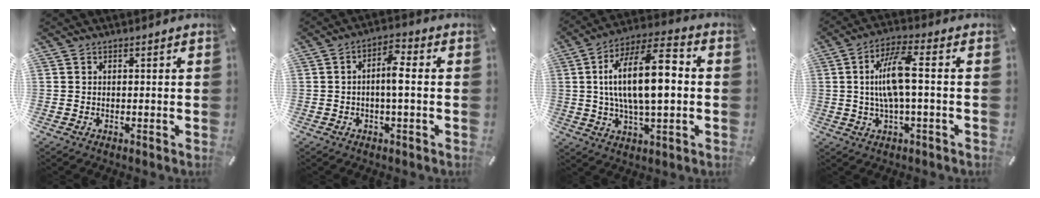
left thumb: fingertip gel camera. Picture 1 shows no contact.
{"total": 6.3, "force": [-0.5, 2.4, 5.9], "torque": [-0.104, 0.011, -0.012]}
{"total": 18.3, "force": [1.2, 7.6, 16.6], "torque": [-0.303, 0.007, 0.017]}
{"total": 10.2, "force": [0.4, 2.9, 9.8], "torque": [-0.203, -0.001, 0.000]}